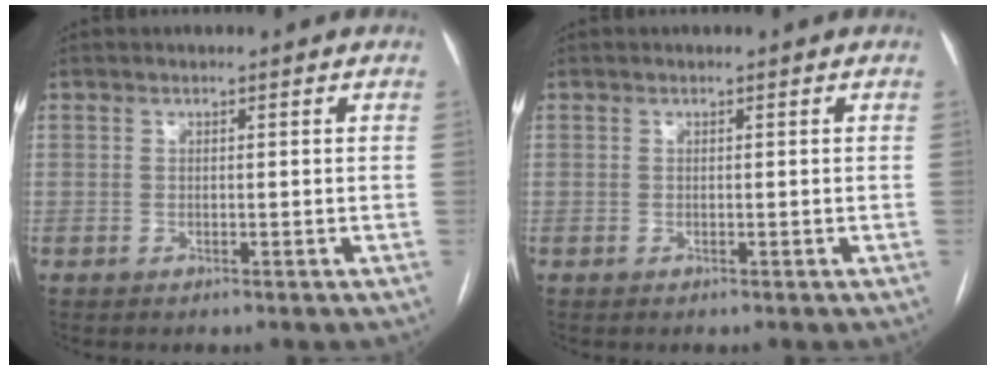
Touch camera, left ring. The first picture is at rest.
{"total": 0.0}